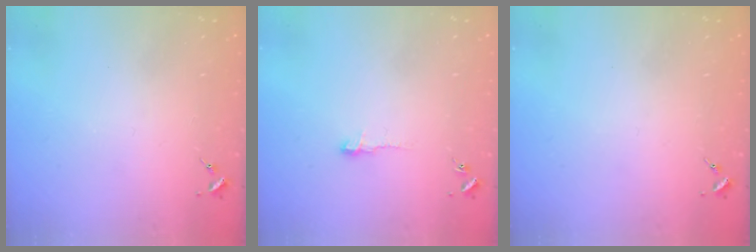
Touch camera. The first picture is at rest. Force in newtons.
{"total": 4.3, "press": 4.3, "slide": 0.5}
{"total": 0.0}